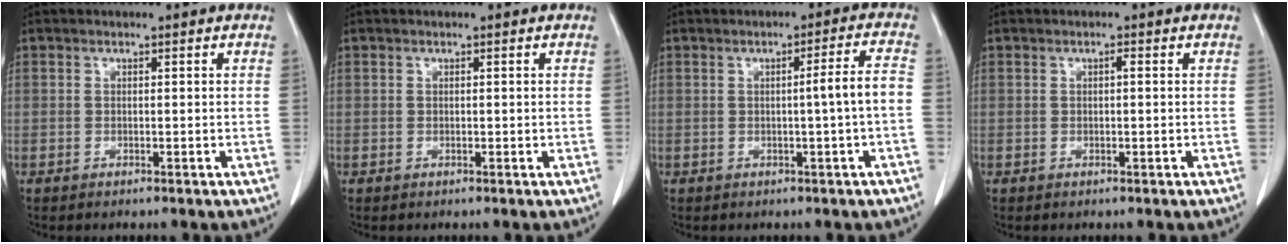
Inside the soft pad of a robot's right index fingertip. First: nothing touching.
{"total": 0.0}
{"total": 4.5, "force": [-0.6, -0.7, 4.4], "torque": [-0.064, 0.005, -0.009]}
{"total": 0.7, "force": [0.1, 0.1, 0.7], "torque": [-0.012, 0.000, 0.002]}